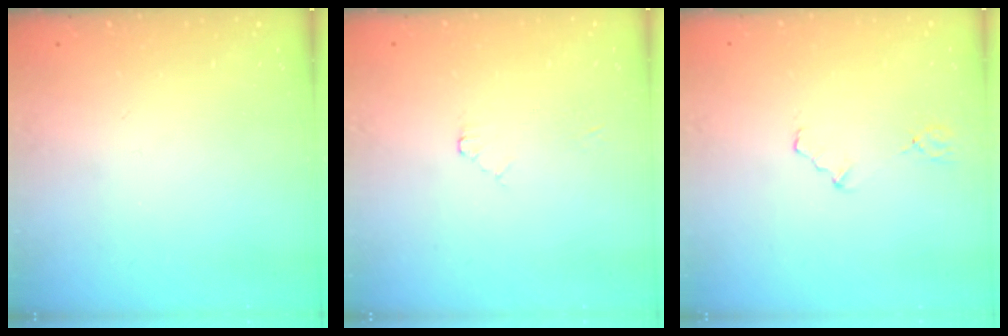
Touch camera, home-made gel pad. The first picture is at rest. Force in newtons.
{"total": 2.4, "press": 2.4, "slide": 0.4}
{"total": 2.9, "press": 2.9, "slide": 0.3}